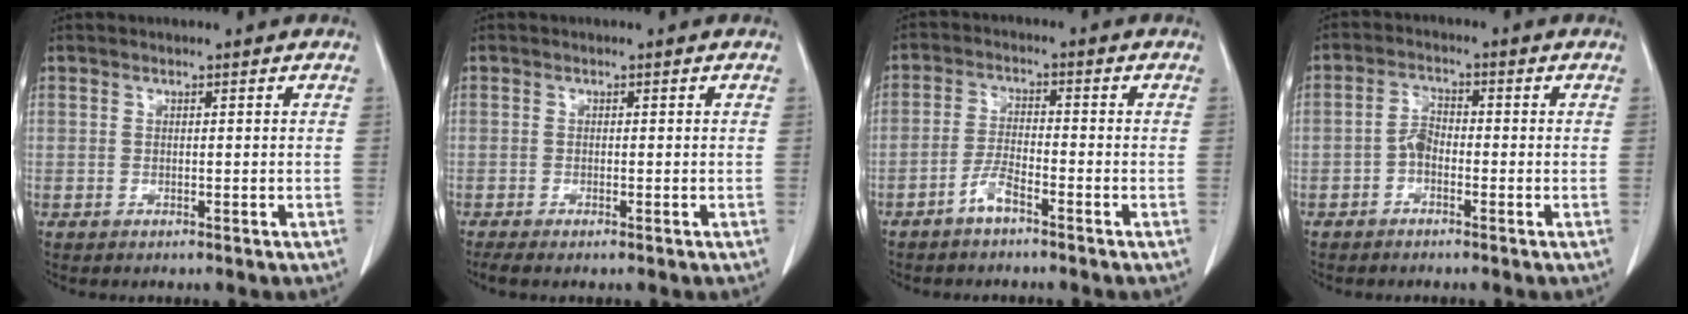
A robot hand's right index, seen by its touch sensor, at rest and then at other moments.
{"total": 1.7, "force": [-1.3, 0.1, 1.2], "torque": [-0.022, -0.006, -0.022]}
{"total": 3.7, "force": [-2.7, 0.7, 2.5], "torque": [-0.052, 0.004, -0.054]}
{"total": 2.8, "force": [-1.2, 1.6, 2.0], "torque": [-0.040, 0.009, -0.025]}